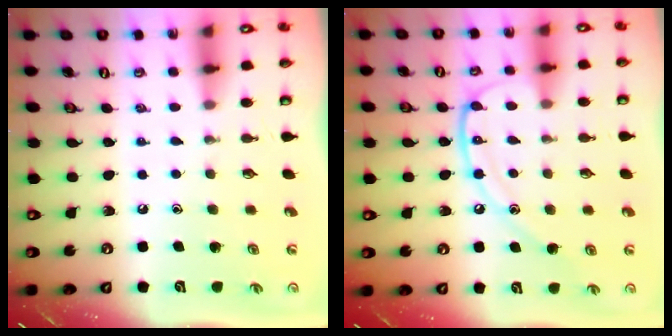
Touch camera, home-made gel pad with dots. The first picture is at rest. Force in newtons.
{"total": 13.7, "press": 13.6, "slide": 1.6}